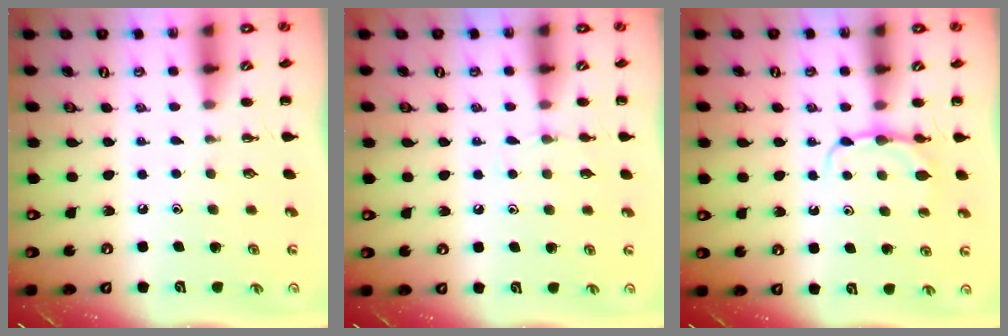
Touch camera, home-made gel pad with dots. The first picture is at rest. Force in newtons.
{"total": 4.0, "press": 3.8, "slide": 1.4}
{"total": 5.0, "press": 4.8, "slide": 1.4}